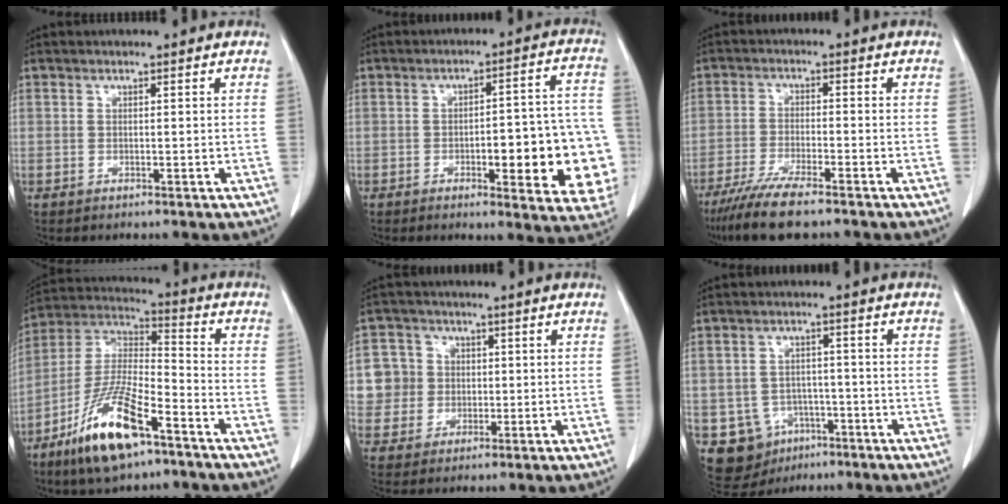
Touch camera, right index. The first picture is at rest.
{"total": 16.9, "force": [-4.1, 4.1, 15.9], "torque": [-0.120, 0.035, -0.032]}
{"total": 8.7, "force": [-6.9, 0.6, 5.3], "torque": [-0.091, -0.023, -0.118]}
{"total": 15.8, "force": [-9.4, 3.9, 12.1], "torque": [-0.246, -0.017, -0.171]}
{"total": 6.8, "force": [0.6, 6.7, 0.5], "torque": [-0.013, 0.022, 0.018]}
{"total": 8.8, "force": [-3.6, 7.7, 2.0], "torque": [-0.044, 0.012, -0.040]}